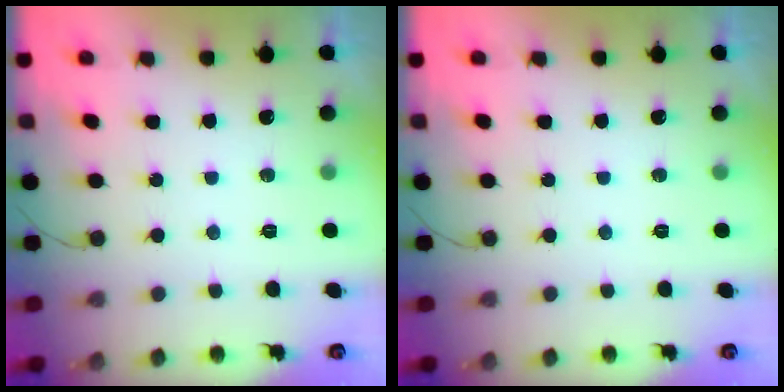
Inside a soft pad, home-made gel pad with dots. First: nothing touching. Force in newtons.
{"total": 0.0}